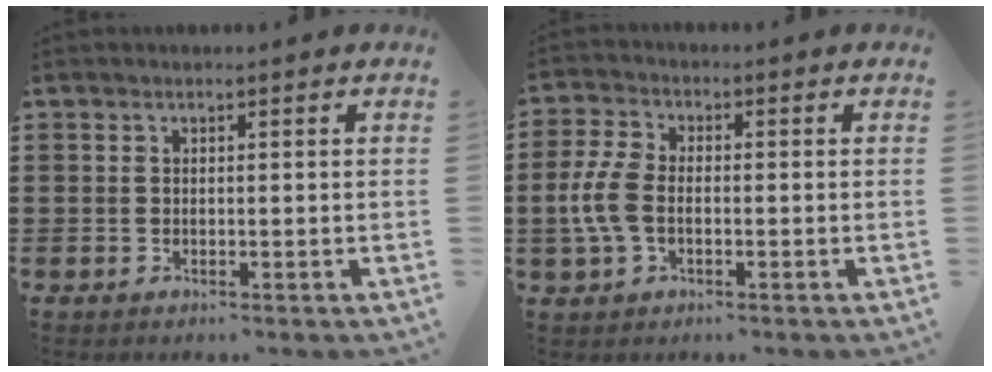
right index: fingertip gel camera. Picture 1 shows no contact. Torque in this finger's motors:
{"motor_torque": [0.61, -0.24, 0.39, 0.07]}